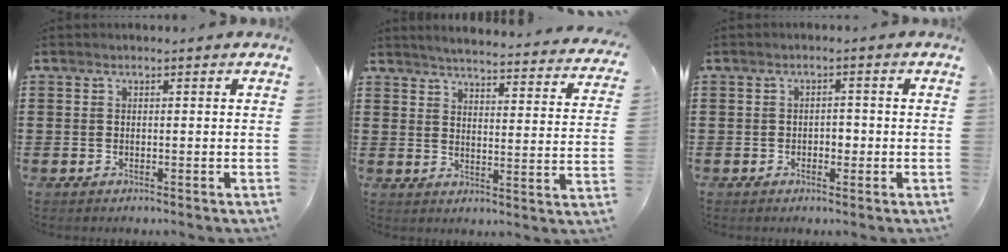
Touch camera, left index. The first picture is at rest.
{"total": 3.6, "force": [3.5, -0.5, 1.0], "torque": [-0.040, -0.034, 0.052]}
{"total": 1.6, "force": [-0.6, 1.1, 1.0], "torque": [-0.023, 0.005, -0.015]}